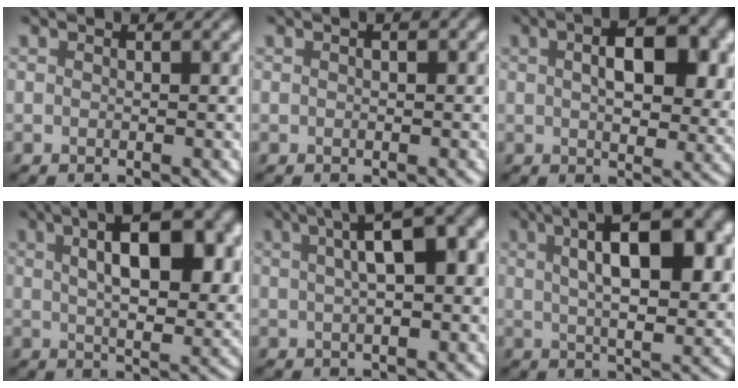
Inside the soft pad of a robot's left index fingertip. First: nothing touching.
{"total": 1.0, "force": [0.3, 0.4, 0.8], "torque": [-0.013, 0.000, 0.003]}
{"total": 8.0, "force": [1.8, 4.2, 6.6], "torque": [-0.089, 0.005, 0.026]}
{"total": 10.2, "force": [3.1, 4.2, 8.7], "torque": [-0.120, 0.005, 0.046]}
{"total": 11.3, "force": [3.2, 4.5, 9.9], "torque": [-0.100, 0.045, 0.026]}
{"total": 11.4, "force": [3.6, 4.1, 10.0], "torque": [-0.140, 0.007, 0.052]}